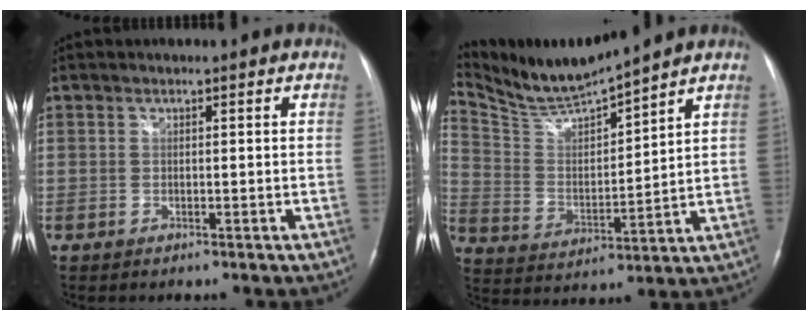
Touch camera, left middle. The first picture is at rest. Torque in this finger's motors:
{"motor_torque": [-0.19, -0.45, -0.13, 0.00]}